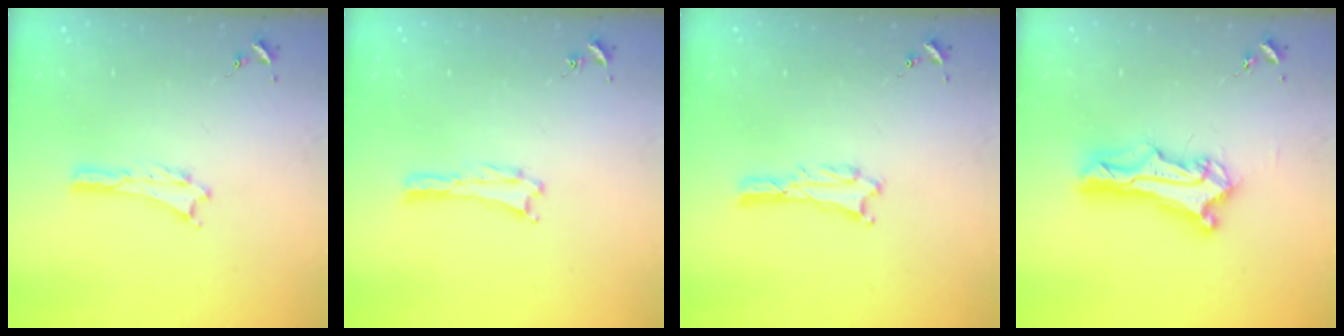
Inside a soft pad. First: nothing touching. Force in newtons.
{"total": 0.0}
{"total": 1.0, "press": 1.0, "slide": 0.1}
{"total": 8.8, "press": 8.7, "slide": 0.7}